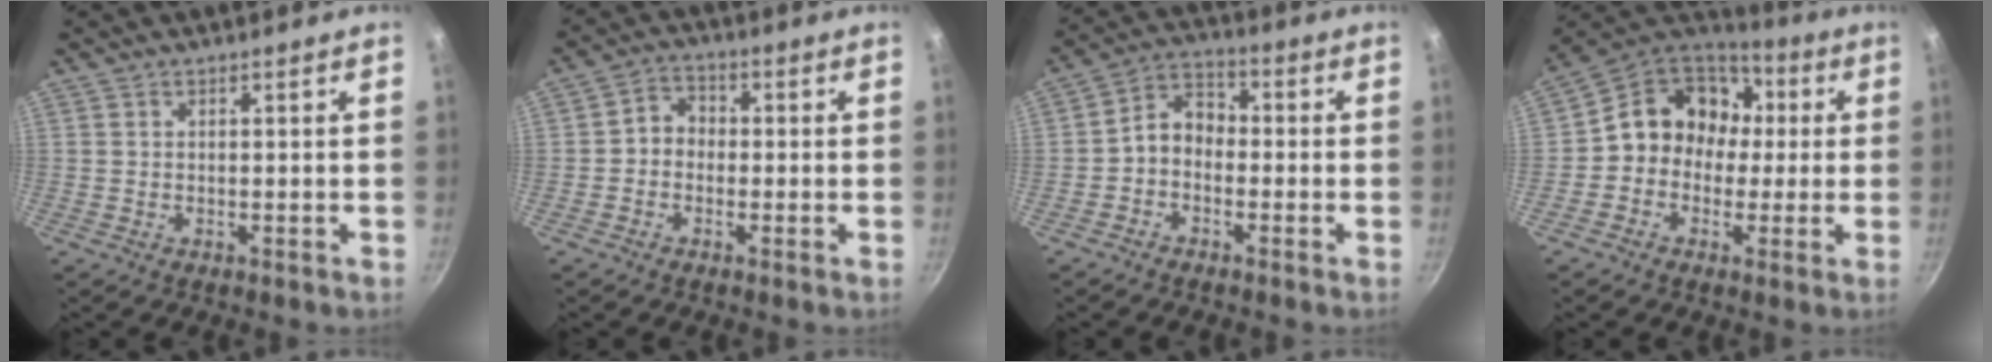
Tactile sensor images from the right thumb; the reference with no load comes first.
{"total": 4.2, "force": [-0.7, 3.6, 2.1], "torque": [-0.013, 0.016, -0.024]}
{"total": 5.8, "force": [-1.7, 4.3, 3.5], "torque": [-0.046, 0.036, -0.046]}
{"total": 13.5, "force": [0.7, 11.8, 6.6], "torque": [-0.059, 0.040, -0.012]}